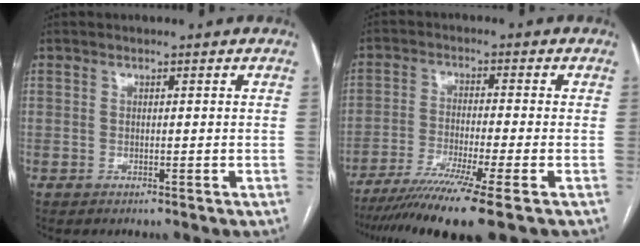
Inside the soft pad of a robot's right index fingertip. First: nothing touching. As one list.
[{"total": 11.9, "force": [-8.7, -1.9, 7.9], "torque": [-0.132, -0.033, -0.139]}]